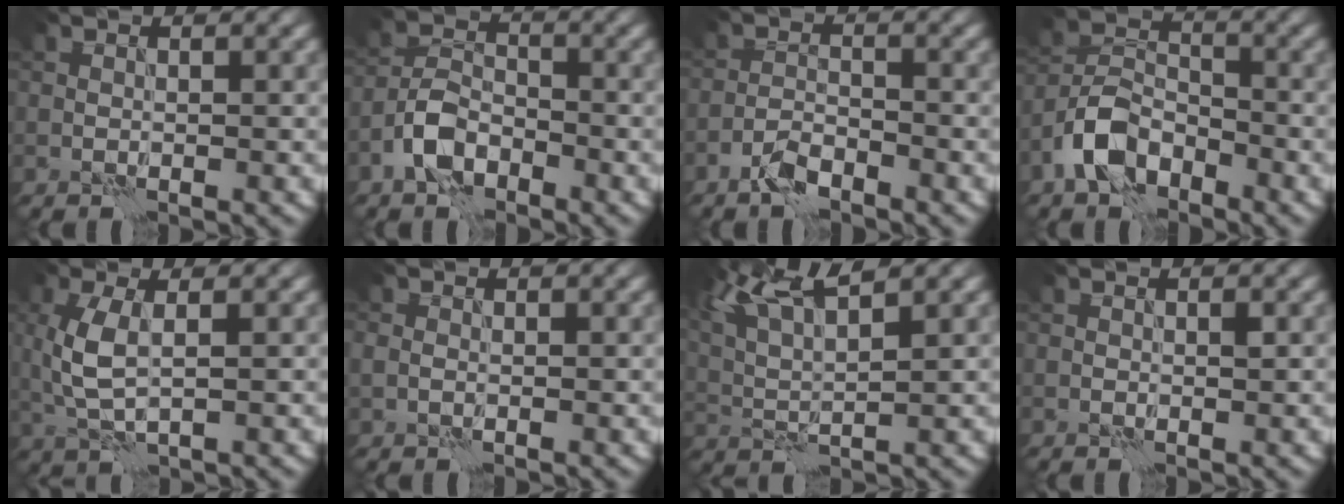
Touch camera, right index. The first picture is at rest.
{"total": 4.2, "force": [-2.4, 2.3, 2.4], "torque": [-0.043, 0.006, -0.056]}
{"total": 2.5, "force": [-1.9, 0.8, 1.3], "torque": [-0.026, 0.006, -0.044]}
{"total": 5.5, "force": [-3.3, 3.2, 3.0], "torque": [-0.058, 0.006, -0.073]}
{"total": 4.3, "force": [0.6, 1.8, 3.8], "torque": [-0.099, 0.002, 0.013]}
{"total": 1.1, "force": [-0.1, 0.9, 0.6], "torque": [-0.011, -0.003, 0.000]}
{"total": 7.5, "force": [4.8, 1.8, 5.5], "torque": [-0.108, 0.022, 0.082]}
{"total": 0.5, "force": [0.2, 0.3, 0.4], "torque": [-0.003, -0.001, 0.002]}